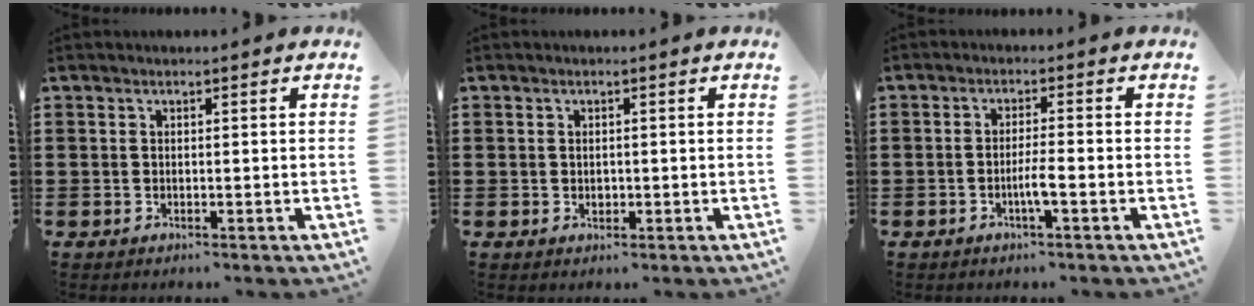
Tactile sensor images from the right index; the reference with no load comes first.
{"total": 0.9, "force": [0.0, 0.6, 0.7], "torque": [-0.014, 0.003, 0.000]}
{"total": 3.2, "force": [-1.2, 0.1, 3.0], "torque": [-0.059, -0.005, -0.025]}